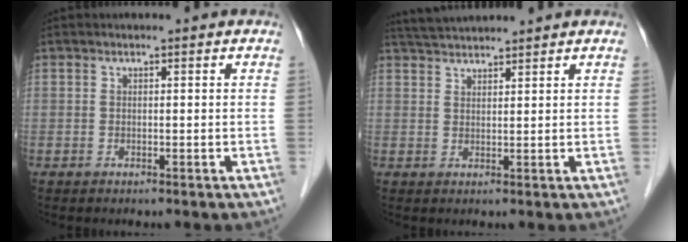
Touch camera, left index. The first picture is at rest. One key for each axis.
{"total": 4.9, "fx": 4.7, "fy": -0.2, "fz": 1.3, "tx": -0.026, "ty": 0.032, "tz": 0.089}